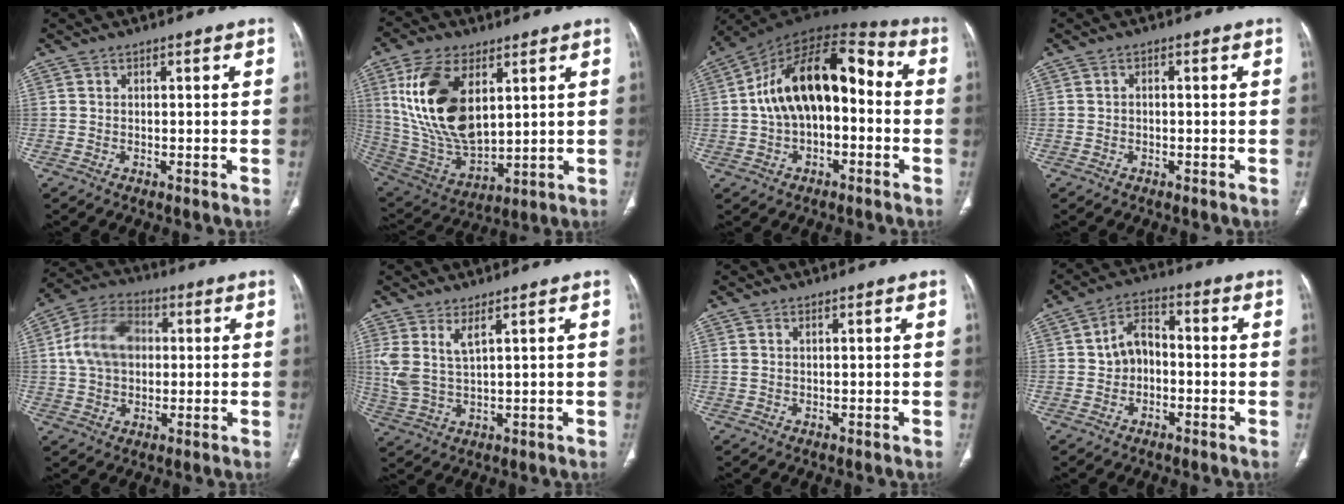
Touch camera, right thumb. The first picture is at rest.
{"total": 20.2, "force": [6.1, 10.8, 16.0], "torque": [-0.298, -0.029, 0.128]}
{"total": 18.6, "force": [-0.1, 10.6, 15.3], "torque": [-0.234, 0.056, -0.010]}
{"total": 0.9, "force": [-0.2, 0.6, 0.6], "torque": [-0.009, 0.003, -0.005]}
{"total": 13.0, "force": [1.7, 9.3, 8.8], "torque": [-0.145, 0.017, 0.024]}
{"total": 6.0, "force": [2.9, 1.9, 4.9], "torque": [-0.120, -0.021, 0.073]}
{"total": 0.9, "force": [0.5, 0.3, 0.7], "torque": [-0.019, 0.008, 0.016]}
{"total": 6.7, "force": [-0.5, 4.9, 4.5], "torque": [-0.062, 0.027, -0.021]}